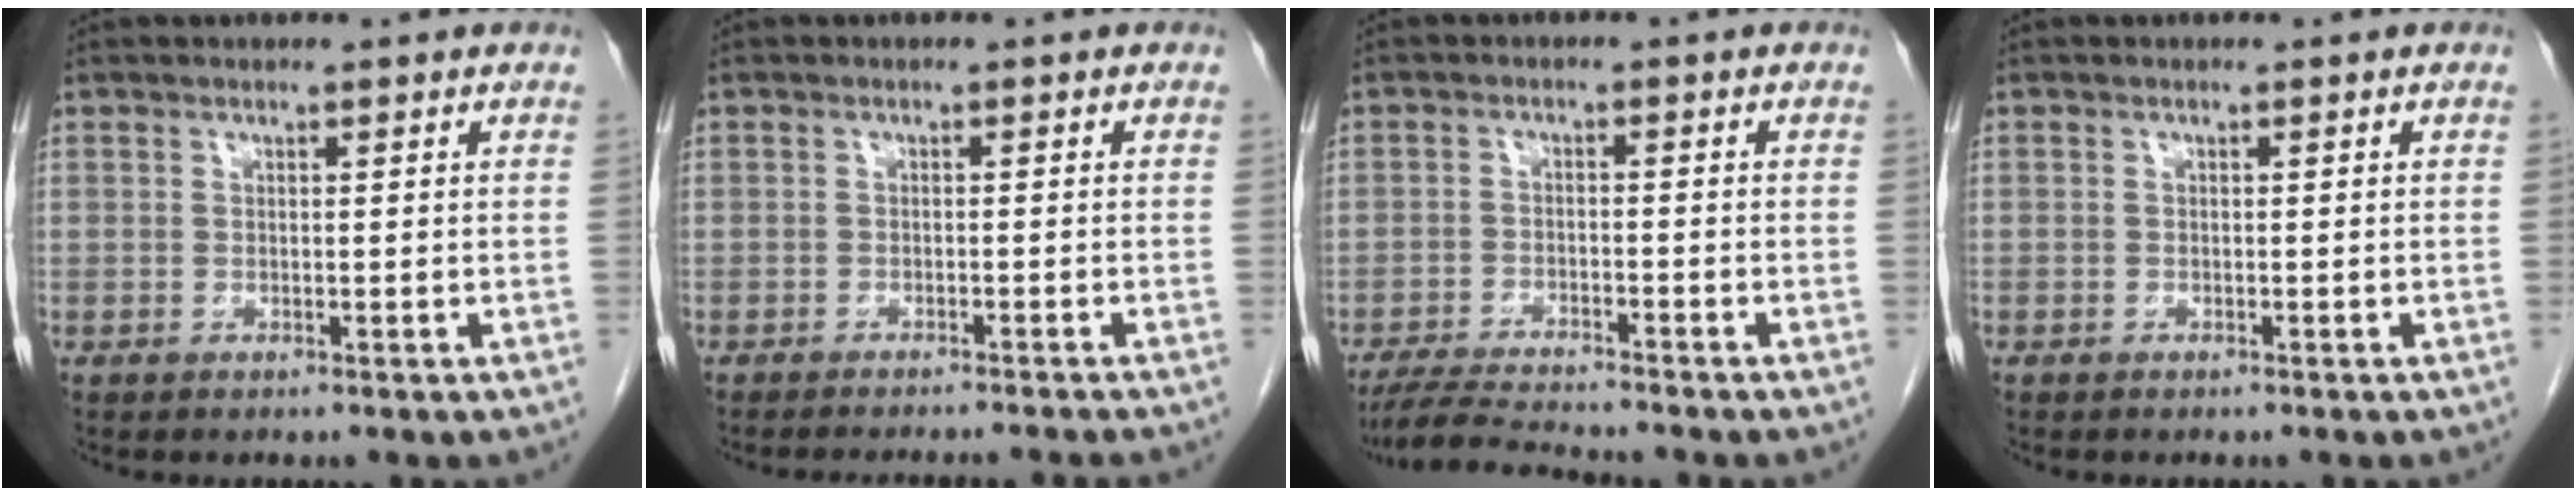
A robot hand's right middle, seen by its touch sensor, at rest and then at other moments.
{"total": 7.7, "force": [-7.2, -0.2, 2.6], "torque": [-0.020, -0.011, -0.087]}
{"total": 7.2, "force": [-6.7, -0.2, 2.6], "torque": [-0.044, -0.020, -0.115]}
{"total": 0.0}